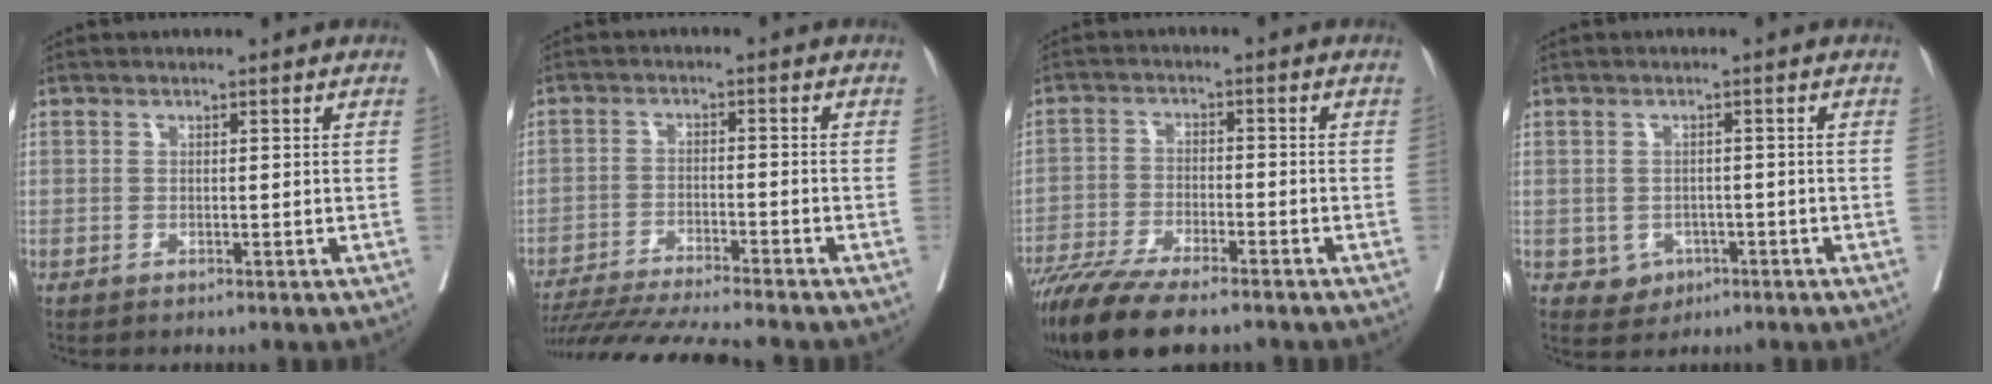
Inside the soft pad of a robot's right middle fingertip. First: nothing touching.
{"total": 13.6, "force": [-12.3, -0.7, 5.9], "torque": [-0.084, -0.023, -0.199]}
{"total": 13.3, "force": [-10.7, 2.6, 7.6], "torque": [-0.131, -0.028, -0.178]}
{"total": 3.5, "force": [-1.3, 3.1, 0.9], "torque": [-0.006, 0.006, -0.012]}